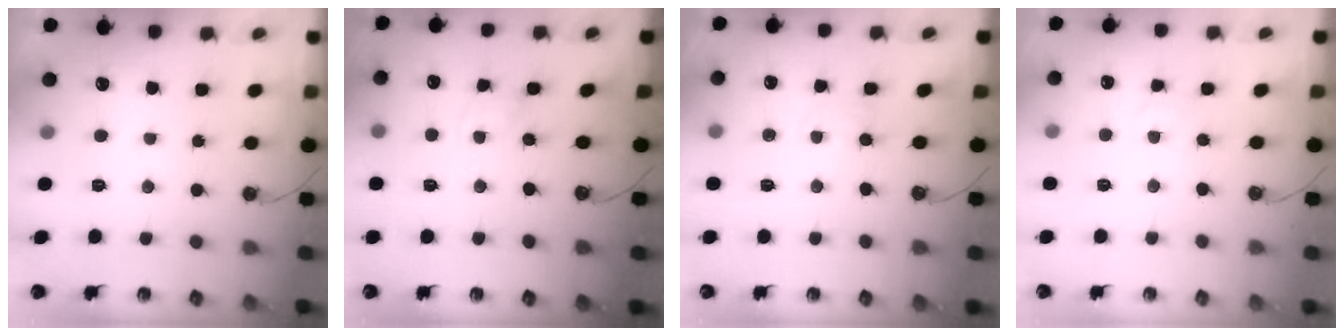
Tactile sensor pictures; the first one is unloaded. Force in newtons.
{"total": 1.9, "press": 1.8, "slide": 0.3}
{"total": 1.7, "press": 1.7, "slide": 0.2}
{"total": 2.8, "press": 2.8, "slide": 0.5}